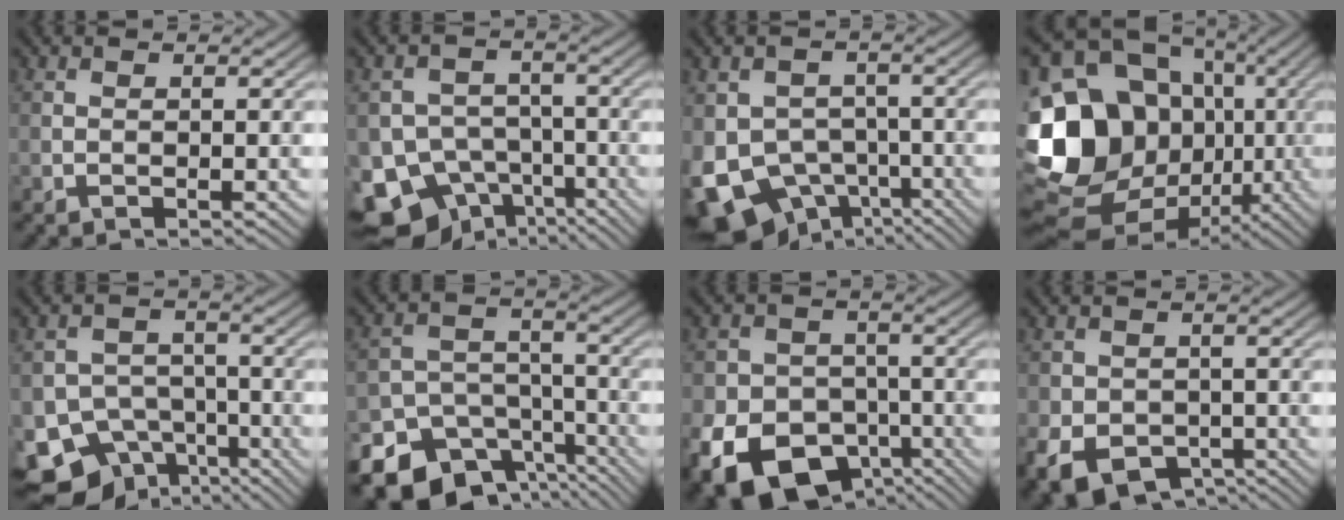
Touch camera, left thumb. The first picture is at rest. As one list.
[{"total": 13.3, "force": [-8.5, 9.3, 4.2], "torque": [-0.098, -0.033, -0.129]}, {"total": 10.1, "force": [-4.3, 7.6, 5.1], "torque": [-0.107, -0.024, -0.085]}, {"total": 20.6, "force": [-1.0, 17.4, 11.0], "torque": [-0.235, -0.031, -0.022]}, {"total": 13.4, "force": [-9.0, 9.1, 4.1], "torque": [-0.093, -0.035, -0.125]}, {"total": 17.0, "force": [-11.5, 11.5, 4.7], "torque": [-0.117, -0.068, -0.158]}, {"total": 16.7, "force": [-8.7, 12.3, 7.3], "torque": [-0.149, -0.057, -0.147]}, {"total": 7.9, "force": [-3.7, 5.9, 3.8], "torque": [-0.077, -0.027, -0.052]}]